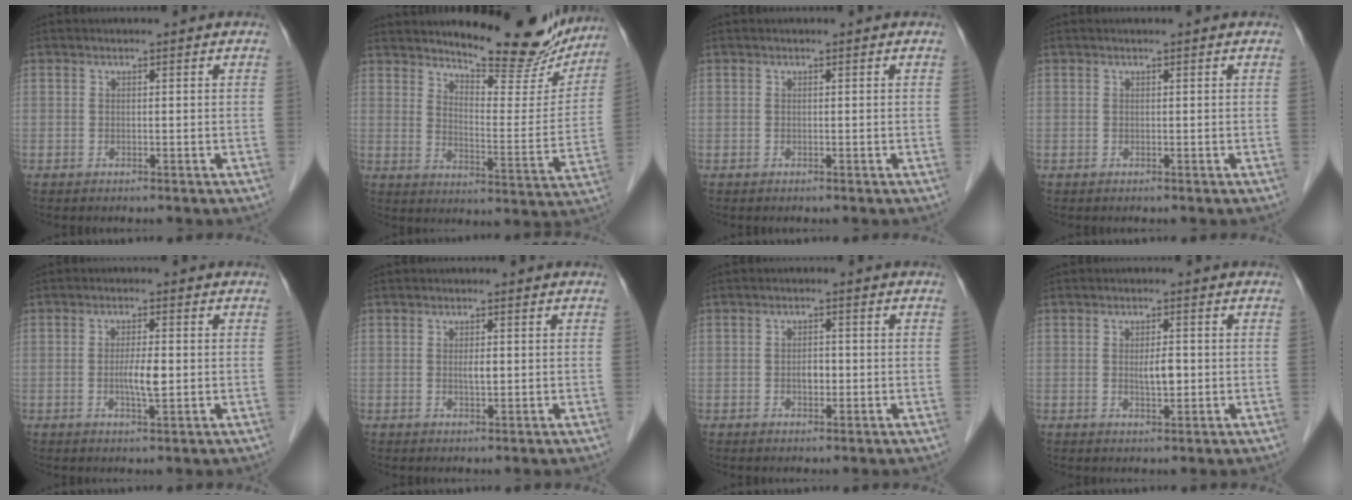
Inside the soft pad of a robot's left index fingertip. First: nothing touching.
{"total": 15.9, "force": [14.5, 3.4, 5.8], "torque": [-0.070, -0.047, 0.186]}
{"total": 0.0}
{"total": 0.0}
{"total": 3.7, "force": [-0.4, 0.6, 3.6], "torque": [-0.069, -0.003, -0.007]}
{"total": 1.5, "force": [0.0, 0.5, 1.4], "torque": [-0.025, 0.000, 0.002]}
{"total": 2.2, "force": [-0.5, 1.2, 1.7], "torque": [-0.027, 0.003, -0.007]}
{"total": 2.9, "force": [-0.2, 0.9, 2.8], "torque": [-0.049, 0.000, 0.000]}